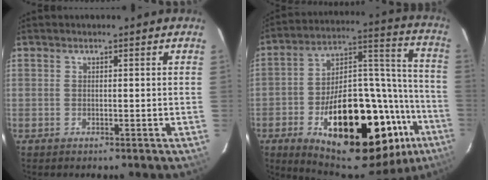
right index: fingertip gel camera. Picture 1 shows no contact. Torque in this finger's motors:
{"motor_torque": [2.14, 0.00, 1.05, 0.21]}